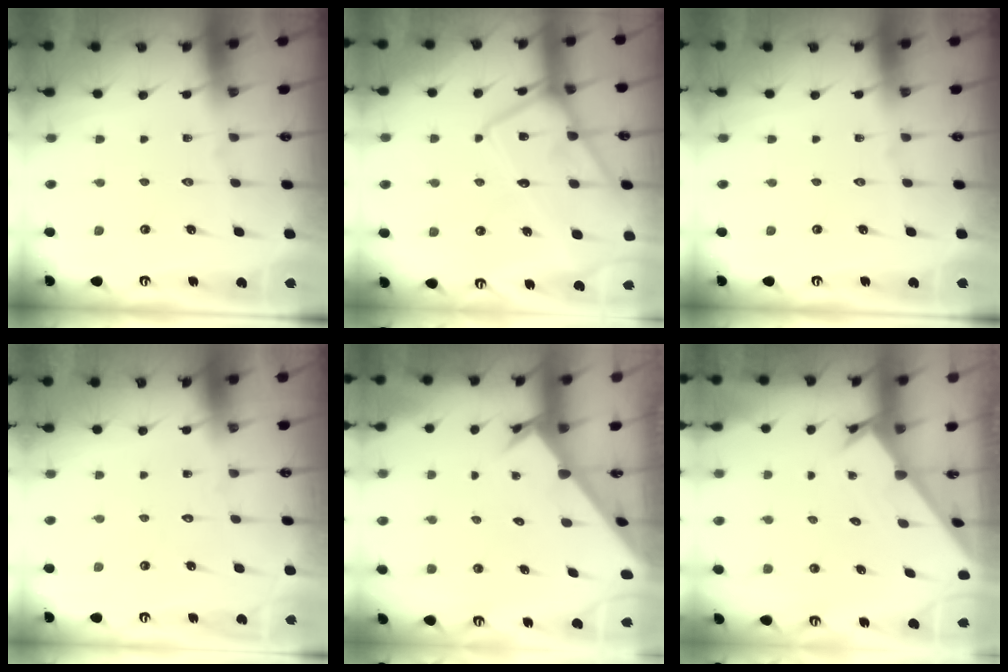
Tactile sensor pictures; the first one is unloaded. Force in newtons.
{"total": 15.1, "press": 15.0, "slide": 1.4}
{"total": 0.0}
{"total": 1.7, "press": 1.7, "slide": 0.1}
{"total": 2.6, "press": 2.6, "slide": 0.3}
{"total": 1.7, "press": 1.7, "slide": 0.1}